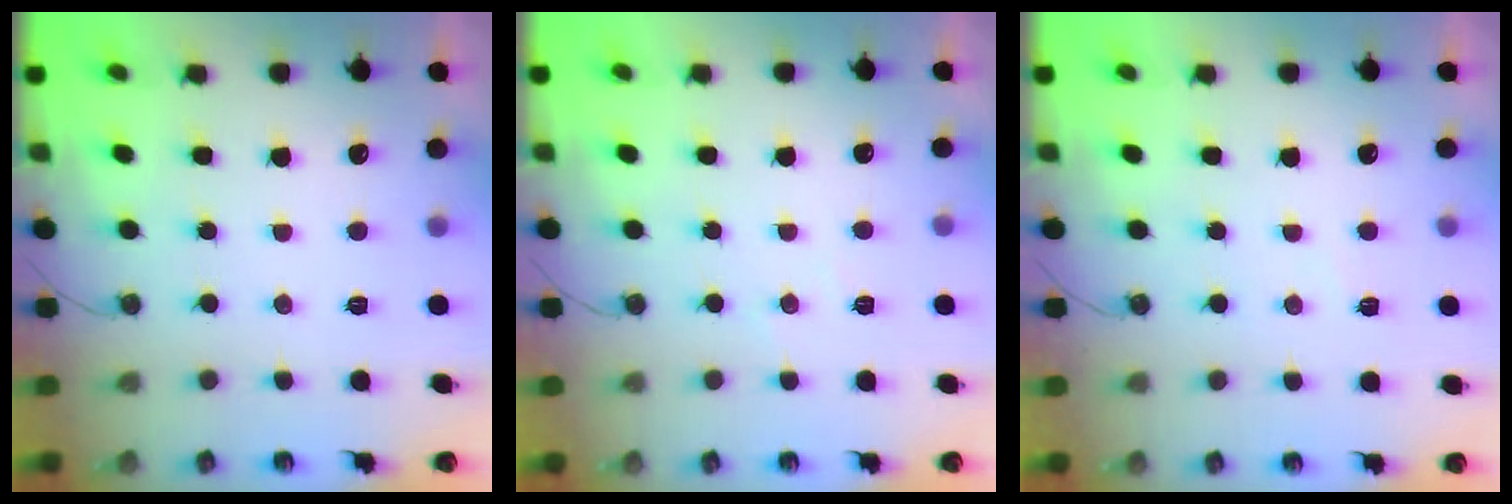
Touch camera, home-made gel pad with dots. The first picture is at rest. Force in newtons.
{"total": 3.9, "press": 3.8, "slide": 0.6}
{"total": 5.1, "press": 5.0, "slide": 0.7}